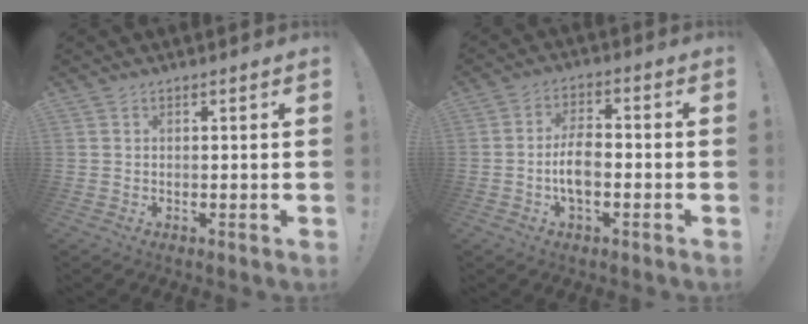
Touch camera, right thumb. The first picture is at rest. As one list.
[{"total": 7.6, "force": [-2.0, 3.8, 6.3], "torque": [-0.115, 0.004, -0.038]}]